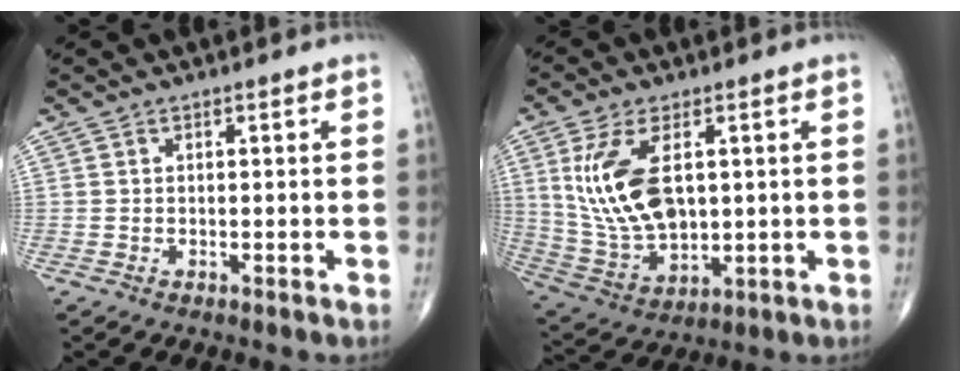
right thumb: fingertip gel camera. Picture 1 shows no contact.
{"total": 14.9, "force": [3.2, 8.1, 12.1], "torque": [-0.240, -0.015, 0.076]}